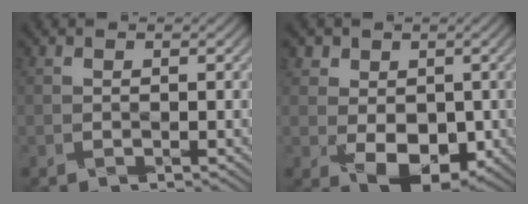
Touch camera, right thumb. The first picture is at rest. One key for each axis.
{"total": 7.0, "fx": 0.0, "fy": 5.5, "fz": 4.4, "tx": -0.090, "ty": -0.012, "tz": 0.002}